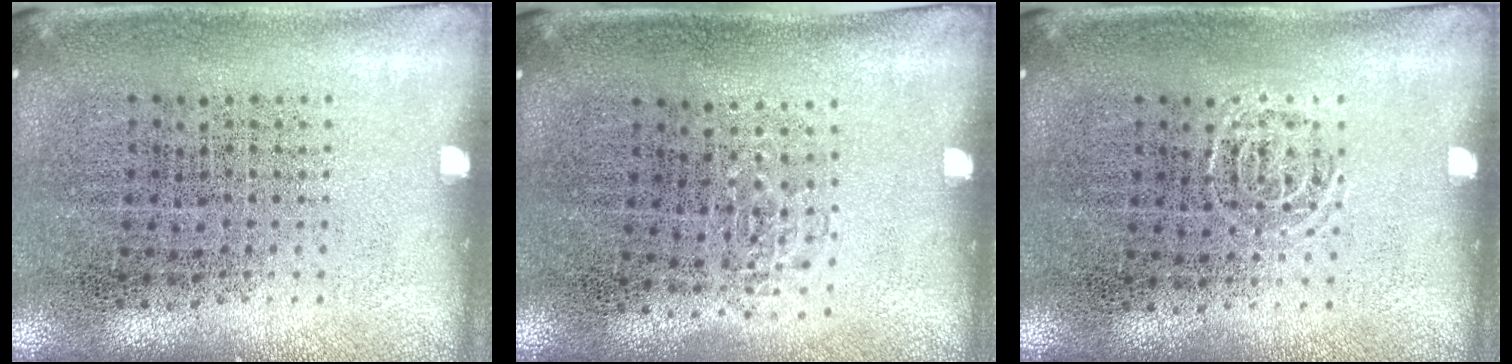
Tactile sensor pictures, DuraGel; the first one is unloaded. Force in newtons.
{"total": 0.6, "press": 0.5, "slide": 0.3}
{"total": 0.5, "press": 0.4, "slide": 0.3}